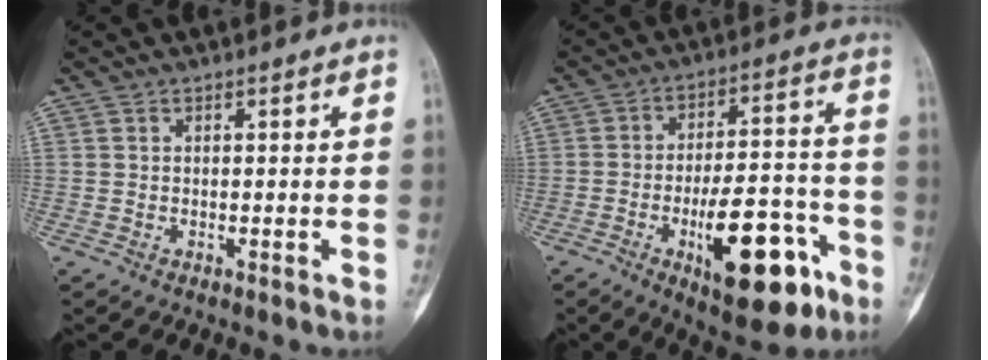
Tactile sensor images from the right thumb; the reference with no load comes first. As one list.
[{"total": 18.4, "force": [-8.0, 7.4, 14.8], "torque": [-0.199, 0.041, -0.110]}]